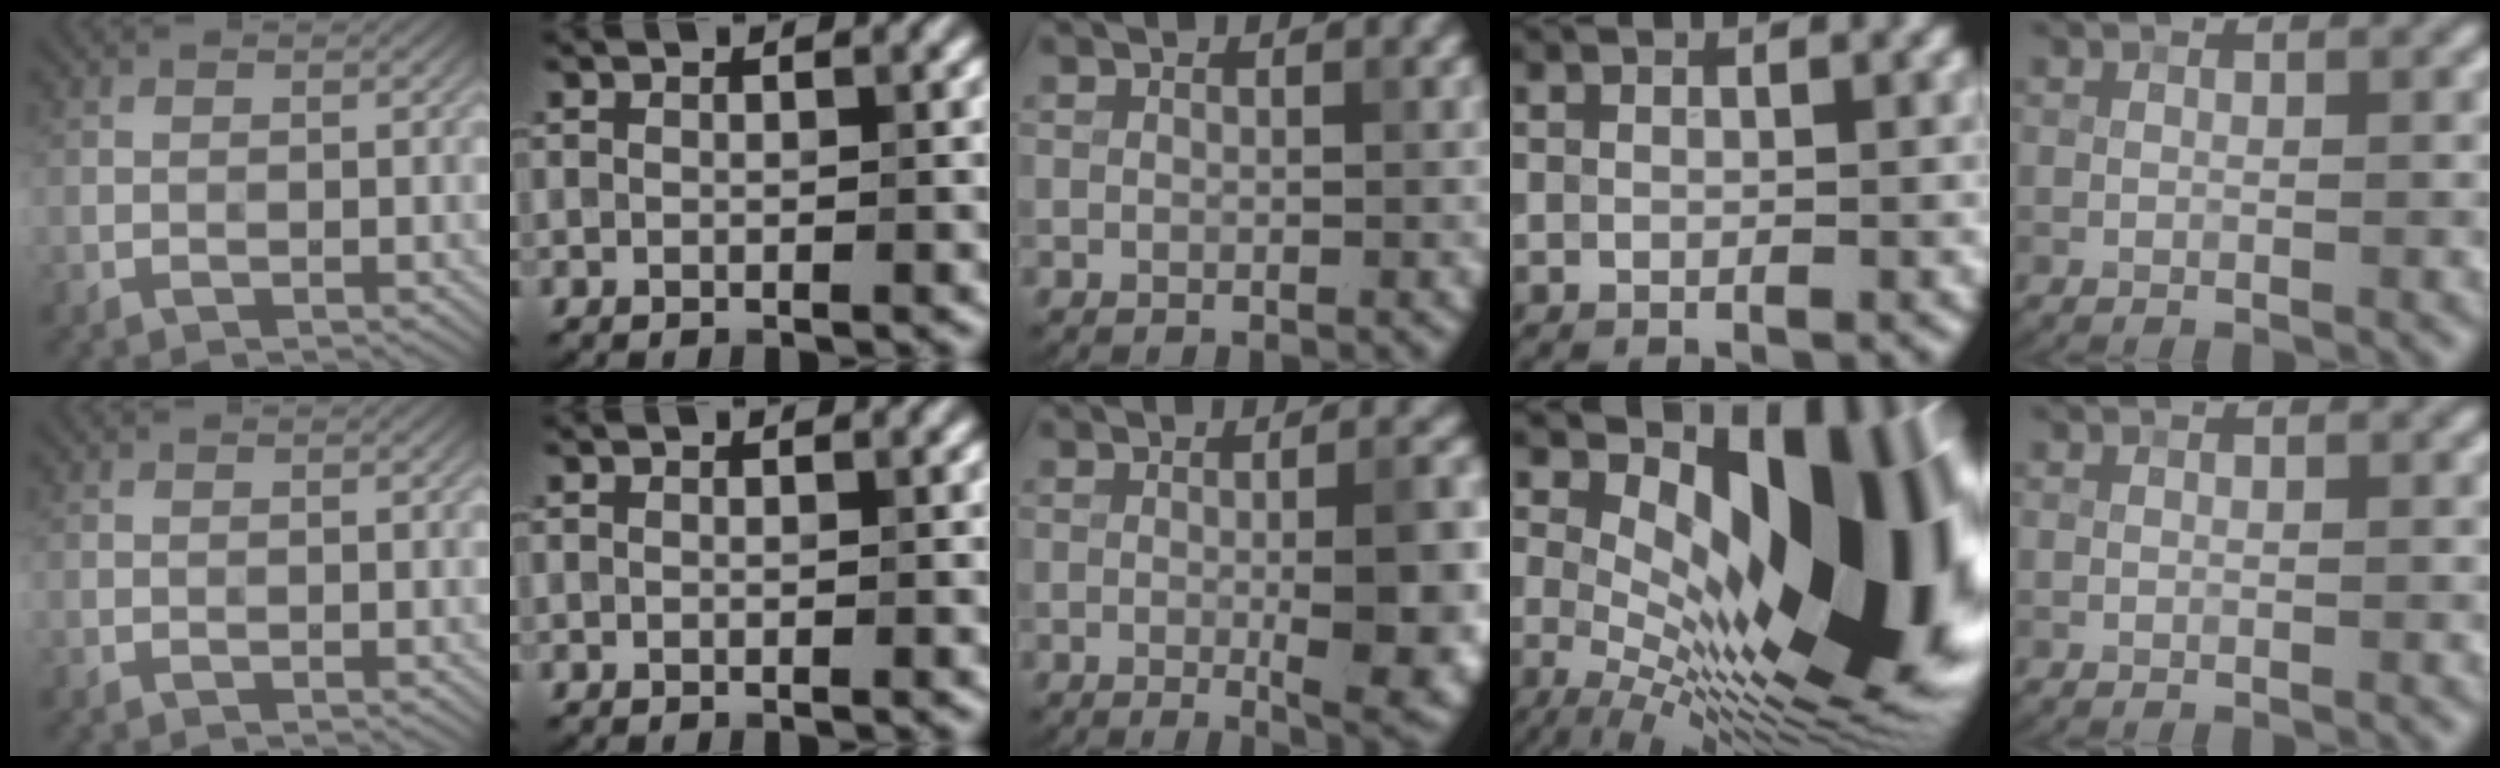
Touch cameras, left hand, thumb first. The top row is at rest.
{"middle": {"total": 8.1, "force": [-0.6, 2.0, 7.8], "torque": [-0.101, -0.008, -0.001]}, "ring": {"total": 17.3, "force": [1.9, 8.1, 15.2], "torque": [-0.204, 0.020, 0.023]}}